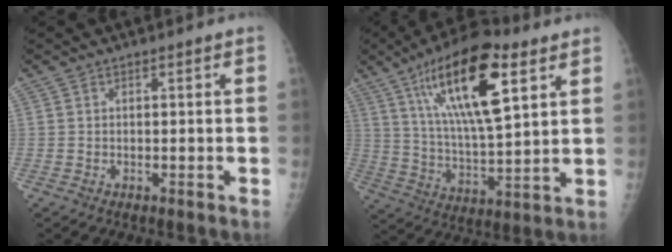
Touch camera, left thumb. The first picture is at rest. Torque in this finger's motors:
{"motor_torque": [2.39, 2.23, 2.03, -0.74, 0.73]}